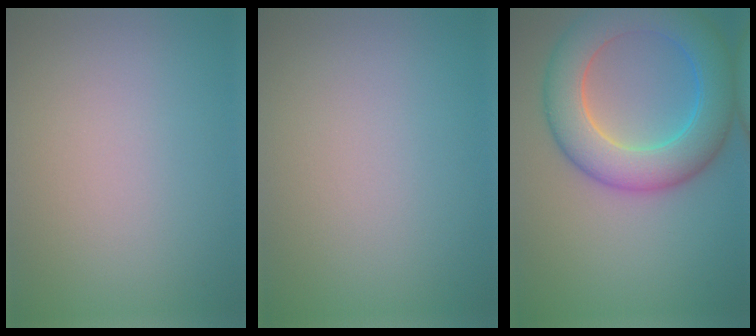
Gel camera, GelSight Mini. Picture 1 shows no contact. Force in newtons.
{"total": 0.0}
{"total": 8.8, "press": 8.8, "slide": 0.4}